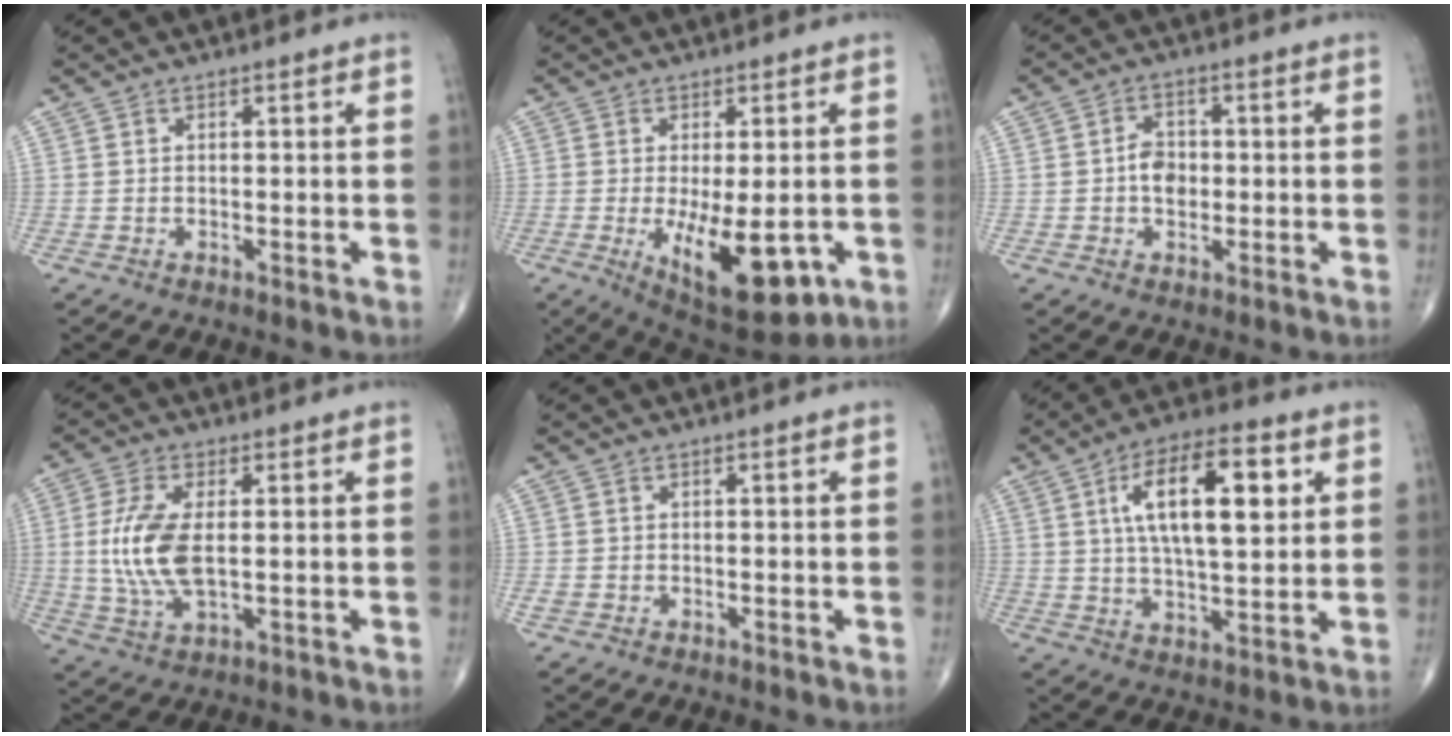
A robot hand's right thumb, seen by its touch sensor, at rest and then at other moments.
{"total": 13.8, "force": [-3.7, 5.6, 12.0], "torque": [-0.176, -0.021, -0.037]}
{"total": 4.6, "force": [-0.3, 3.3, 3.1], "torque": [-0.040, 0.010, -0.009]}
{"total": 10.7, "force": [0.6, 4.9, 9.5], "torque": [-0.212, -0.007, 0.016]}
{"total": 1.0, "force": [-0.2, 0.9, 0.4], "torque": [-0.013, 0.000, -0.003]}
{"total": 16.2, "force": [4.6, 6.4, 14.2], "torque": [-0.224, -0.001, 0.075]}